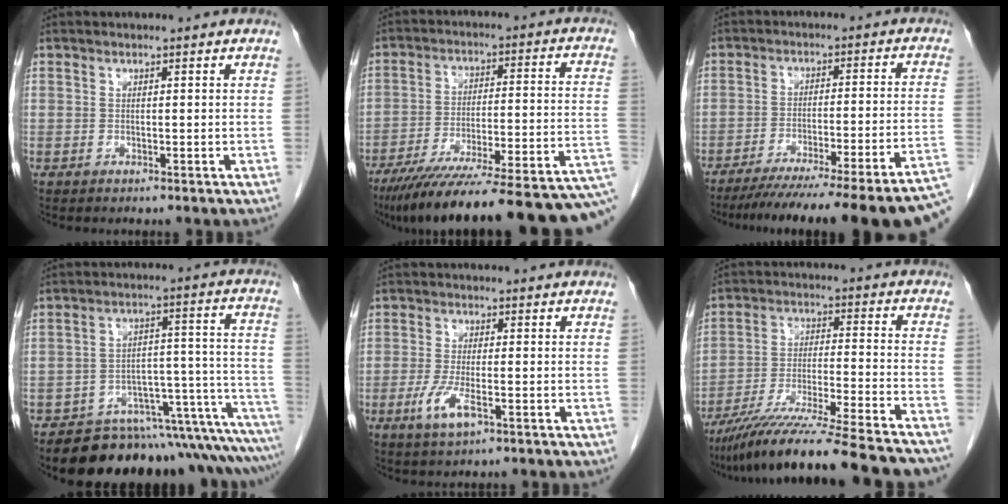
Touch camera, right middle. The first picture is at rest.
{"total": 25.6, "force": [-19.2, 2.4, 16.8], "torque": [-0.194, -0.009, -0.276]}
{"total": 22.7, "force": [-18.1, -0.3, 13.7], "torque": [-0.123, -0.024, -0.250]}
{"total": 21.6, "force": [-19.8, 3.5, 7.9], "torque": [-0.012, 0.041, -0.258]}
{"total": 4.6, "force": [-1.8, 1.0, 4.1], "torque": [-0.093, -0.009, -0.032]}
{"total": 23.8, "force": [-20.5, -0.2, 12.0], "torque": [-0.160, -0.044, -0.315]}